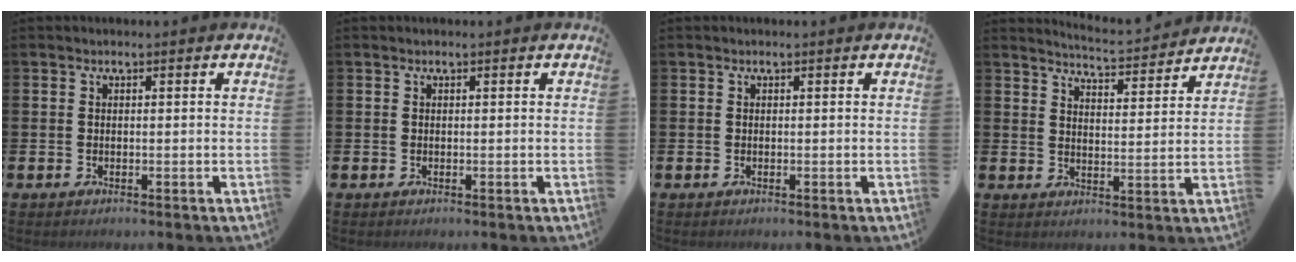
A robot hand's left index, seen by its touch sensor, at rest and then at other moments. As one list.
[{"total": 0.0}, {"total": 0.0}, {"total": 4.9, "force": [4.9, -0.1, 0.3], "torque": [-0.018, -0.040, 0.084]}]